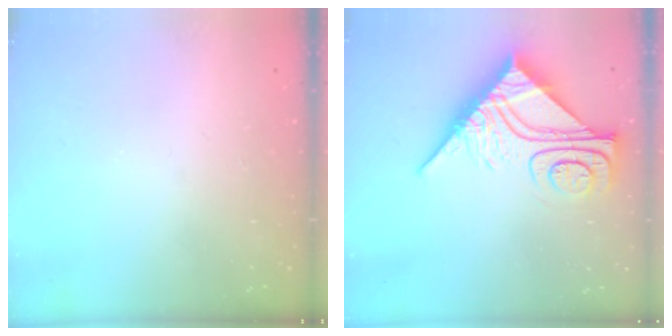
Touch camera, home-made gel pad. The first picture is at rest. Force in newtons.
{"total": 14.7, "press": 14.7, "slide": 1.2}